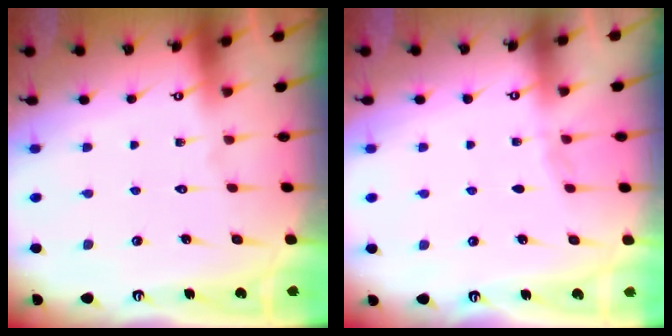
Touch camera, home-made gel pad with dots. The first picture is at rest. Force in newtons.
{"total": 1.0, "press": 1.0, "slide": 0.3}